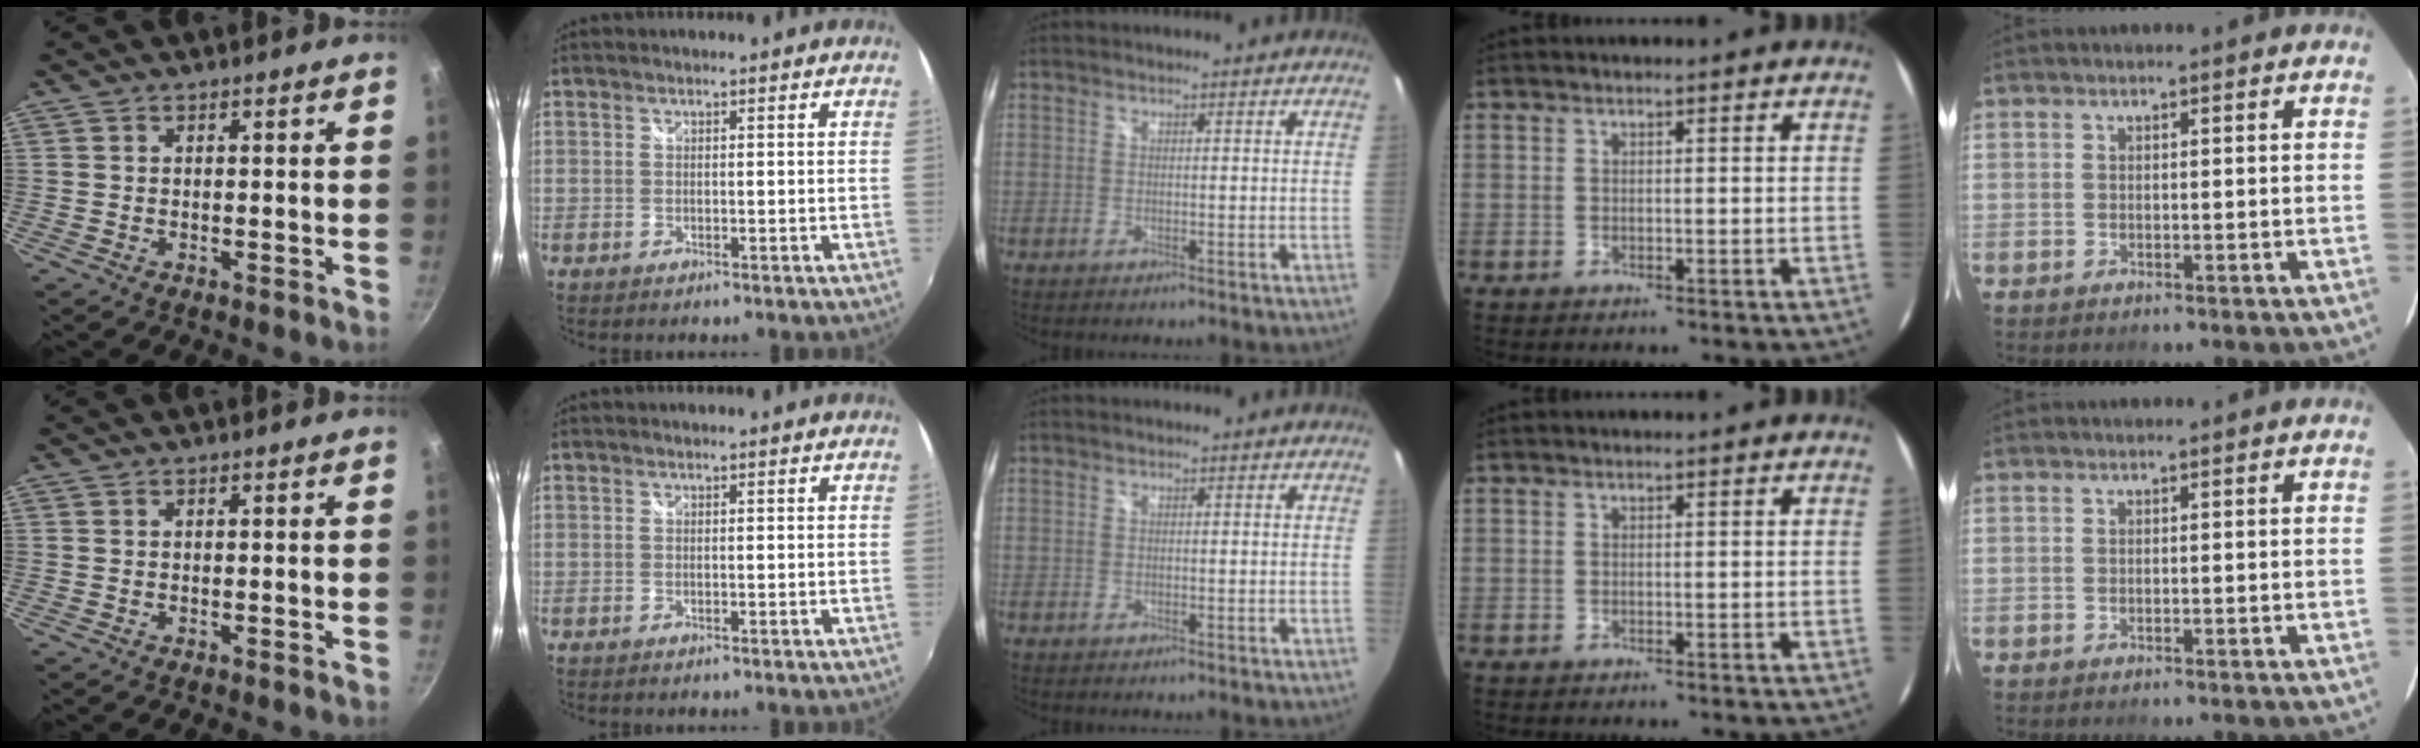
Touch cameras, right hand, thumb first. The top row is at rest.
{}